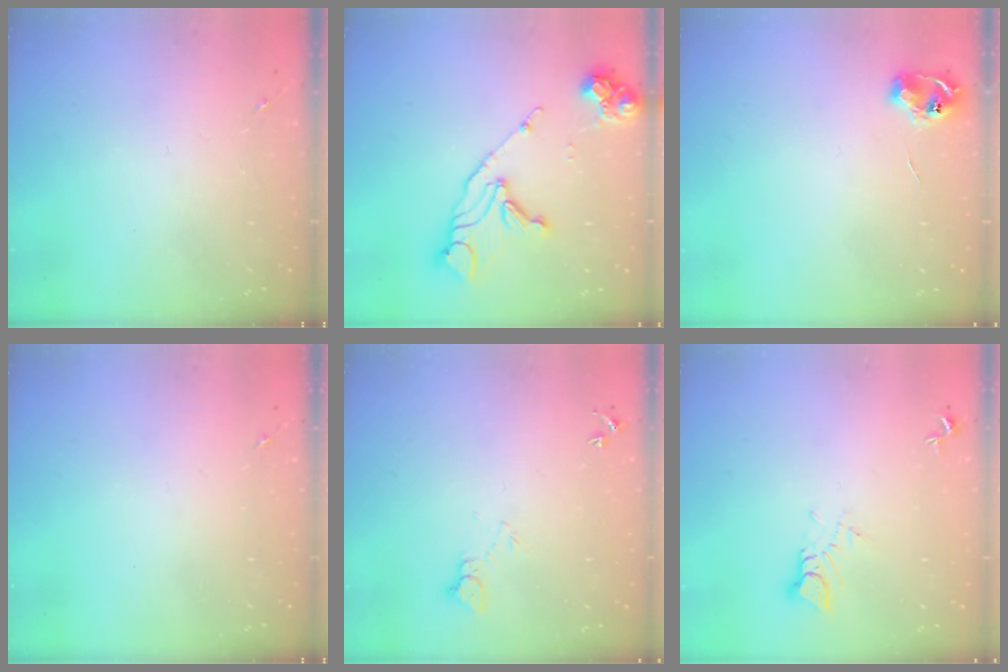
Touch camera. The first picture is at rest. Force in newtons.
{"total": 14.7, "press": 14.6, "slide": 1.7}
{"total": 6.0, "press": 6.0, "slide": 0.7}
{"total": 0.0}
{"total": 4.4, "press": 4.3, "slide": 0.4}
{"total": 3.8, "press": 3.8, "slide": 0.4}